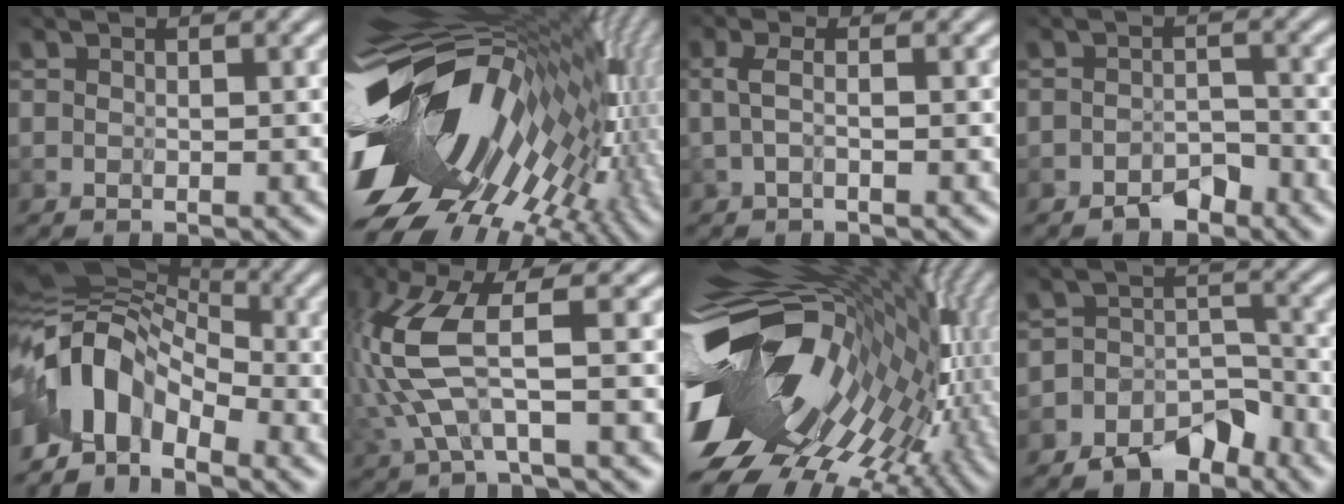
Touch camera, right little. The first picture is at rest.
{"total": 15.4, "force": [-1.7, 9.0, 12.4], "torque": [-0.213, -0.016, -0.016]}
{"total": 1.4, "force": [-0.6, -1.2, 0.3], "torque": [-0.026, 0.004, -0.009]}
{"total": 3.3, "force": [-2.8, -0.5, -1.5], "torque": [0.030, 0.002, -0.053]}
{"total": 5.7, "force": [-3.8, 2.8, 3.1], "torque": [-0.053, 0.021, -0.083]}
{"total": 5.8, "force": [0.0, 0.6, 5.8], "torque": [-0.164, 0.017, -0.005]}
{"total": 15.8, "force": [-1.1, 9.4, 12.6], "torque": [-0.223, -0.029, -0.005]}
{"total": 5.8, "force": [-5.4, 1.9, -1.0], "torque": [0.054, 0.011, -0.108]}